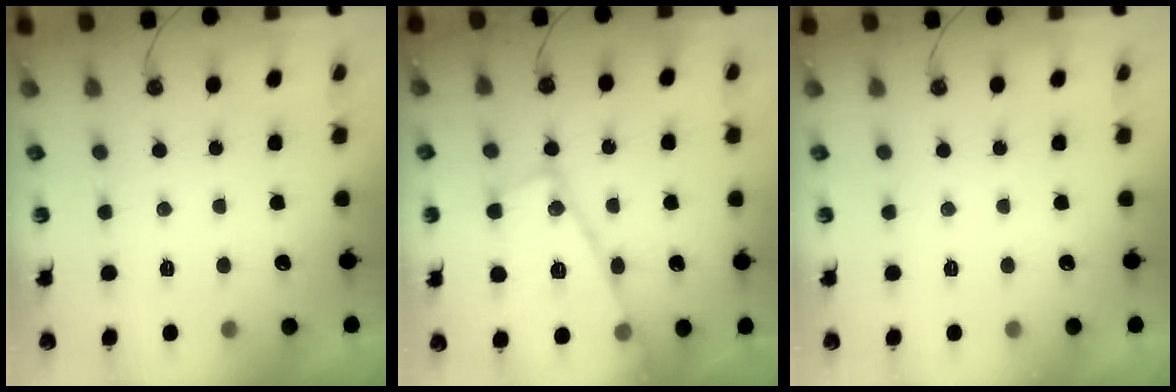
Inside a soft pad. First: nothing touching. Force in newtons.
{"total": 20.1, "press": 20.0, "slide": 1.9}
{"total": 0.0}